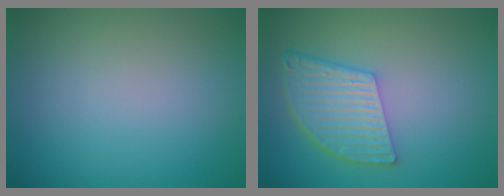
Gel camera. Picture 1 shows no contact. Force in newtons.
{"total": 5.8, "press": 4.3, "slide": 3.8}